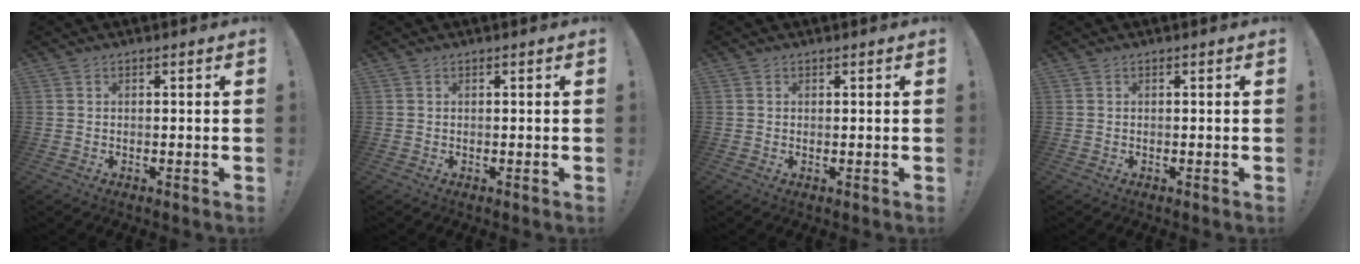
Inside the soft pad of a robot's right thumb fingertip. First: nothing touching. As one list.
[{"total": 0.0}, {"total": 0.5, "force": [0.4, 0.0, 0.3], "torque": [-0.003, -0.001, 0.006]}, {"total": 0.0}]